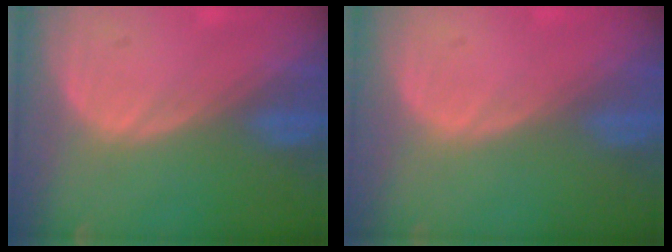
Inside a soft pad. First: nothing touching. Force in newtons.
{"total": 0.0}